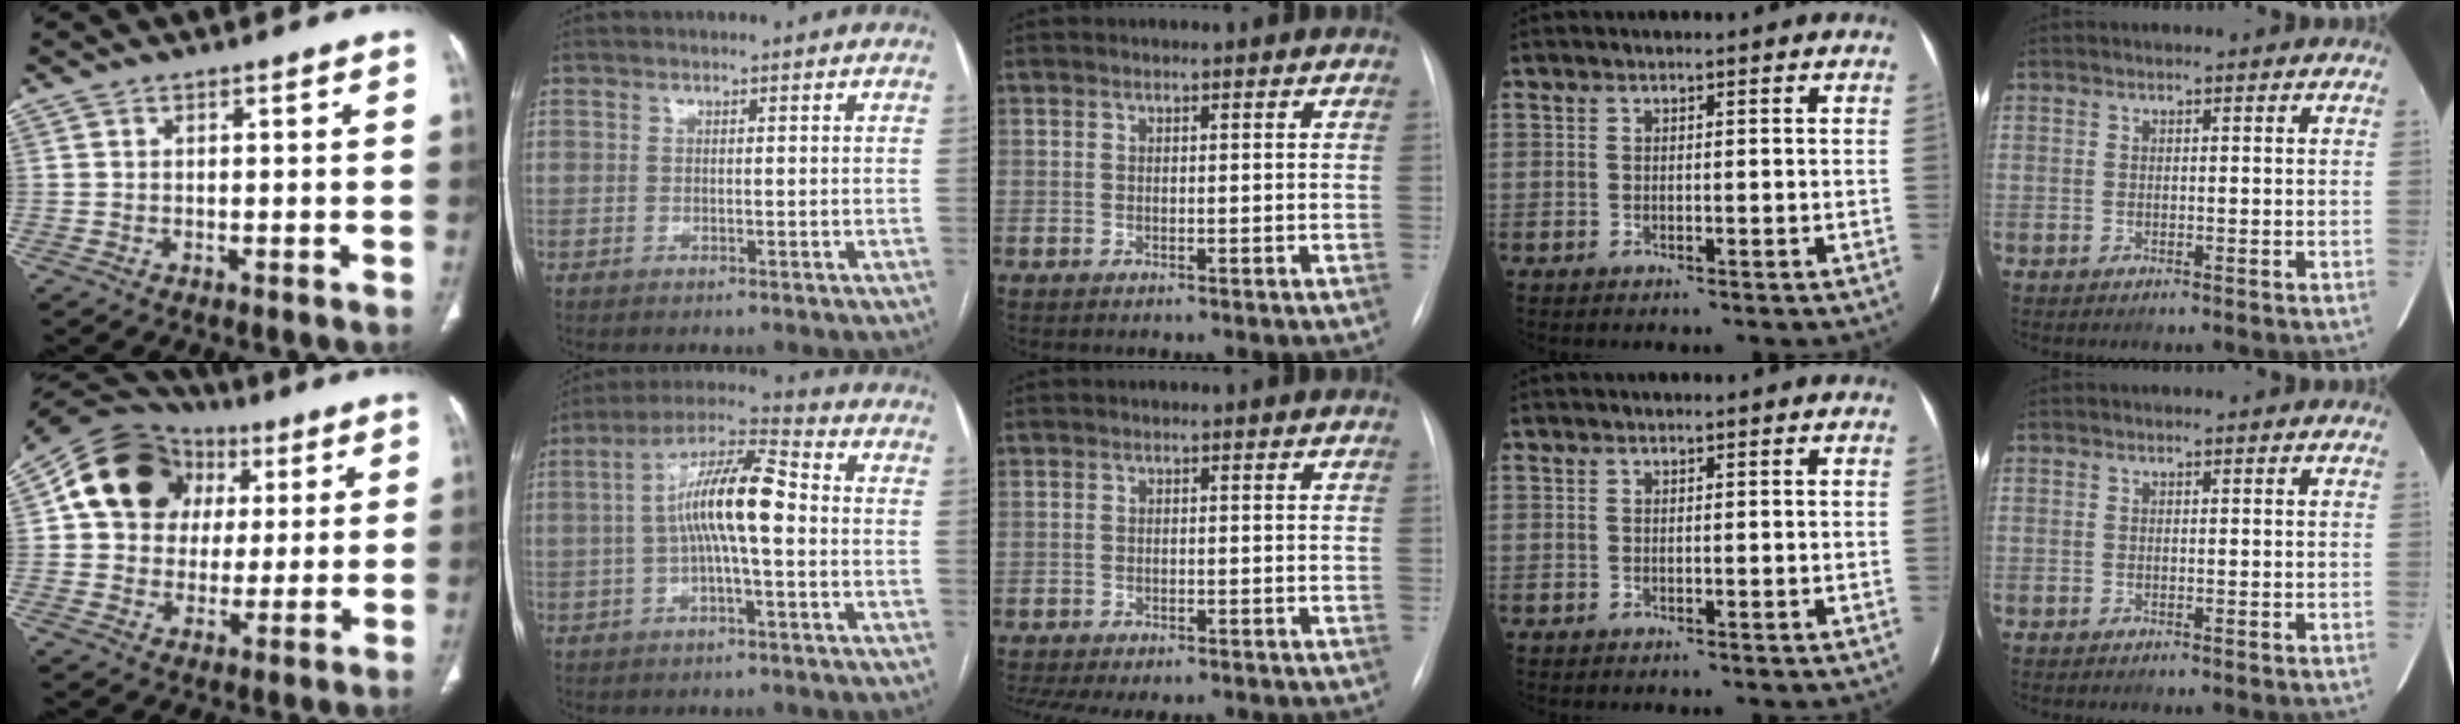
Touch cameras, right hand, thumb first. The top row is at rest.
{"thumb": {"total": 17.2, "force": [4.7, 14.4, 8.3], "torque": [-0.108, 0.021, 0.077]}, "index": {"total": 11.4, "force": [-0.4, 2.1, 11.2], "torque": [-0.207, 0.030, -0.011]}, "middle": {"total": 11.2, "force": [-9.3, 3.8, 4.8], "torque": [-0.096, 0.000, -0.119]}}